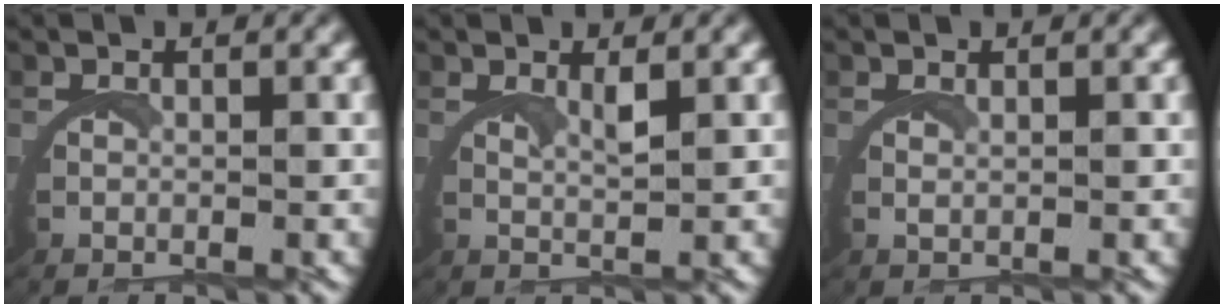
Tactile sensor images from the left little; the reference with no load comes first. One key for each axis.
{"total": 2.1, "fx": 1.6, "fy": -0.6, "fz": 1.2, "tx": -0.026, "ty": -0.006, "tz": 0.030}
{"total": 1.1, "fx": 1.0, "fy": -0.4, "fz": 0.2, "tx": -0.007, "ty": -0.003, "tz": 0.019}